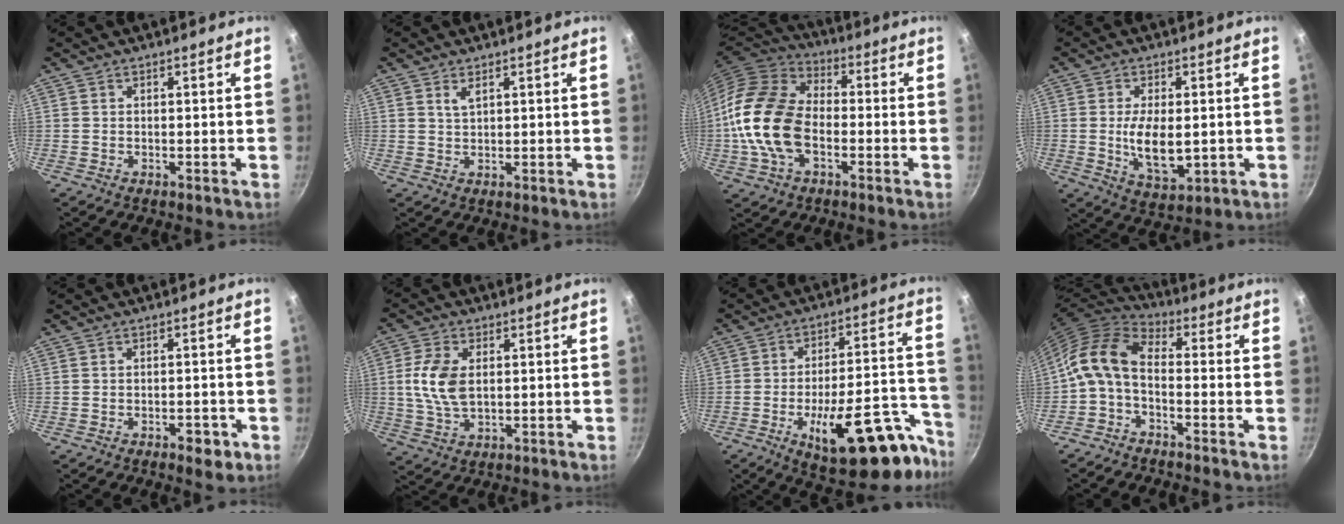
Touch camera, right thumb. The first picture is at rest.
{"total": 1.8, "force": [1.1, 0.8, 1.3], "torque": [-0.022, -0.006, 0.025]}
{"total": 17.2, "force": [-2.8, 10.9, 13.0], "torque": [-0.263, 0.029, -0.058]}
{"total": 8.9, "force": [-0.5, 4.6, 7.6], "torque": [-0.121, -0.013, 0.001]}
{"total": 3.5, "force": [-1.8, 1.6, 2.5], "torque": [-0.028, 0.007, -0.022]}
{"total": 8.8, "force": [1.0, 5.1, 7.2], "torque": [-0.156, -0.002, 0.024]}
{"total": 21.1, "force": [-12.0, 7.2, 15.9], "torque": [-0.171, 0.094, -0.169]}
{"total": 10.1, "force": [-2.1, 5.5, 8.1], "torque": [-0.156, 0.051, -0.060]}